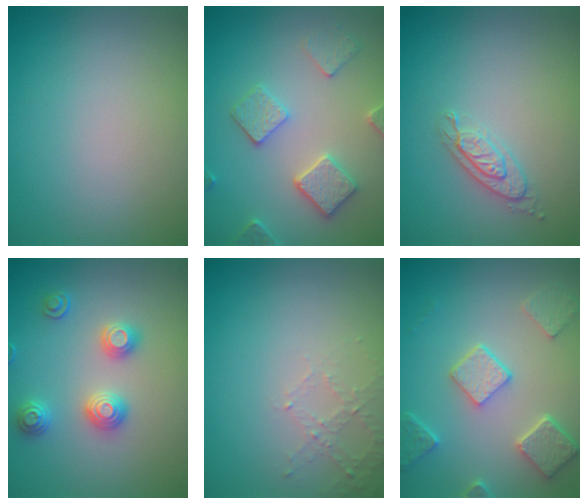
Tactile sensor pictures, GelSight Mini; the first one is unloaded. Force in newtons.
{"total": 3.7, "press": 3.6, "slide": 0.8}
{"total": 2.1, "press": 2.0, "slide": 0.6}
{"total": 2.8, "press": 2.7, "slide": 0.8}
{"total": 1.8, "press": 1.7, "slide": 0.5}
{"total": 4.9, "press": 3.8, "slide": 3.0}